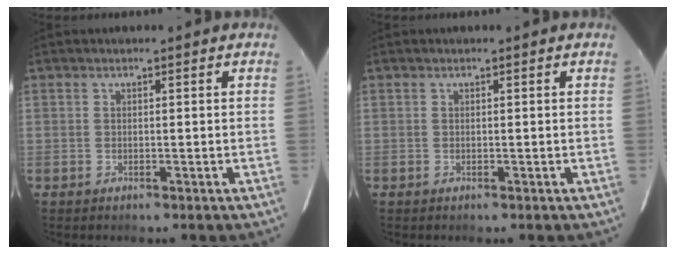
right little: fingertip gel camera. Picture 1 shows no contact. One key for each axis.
{"total": 0.0}